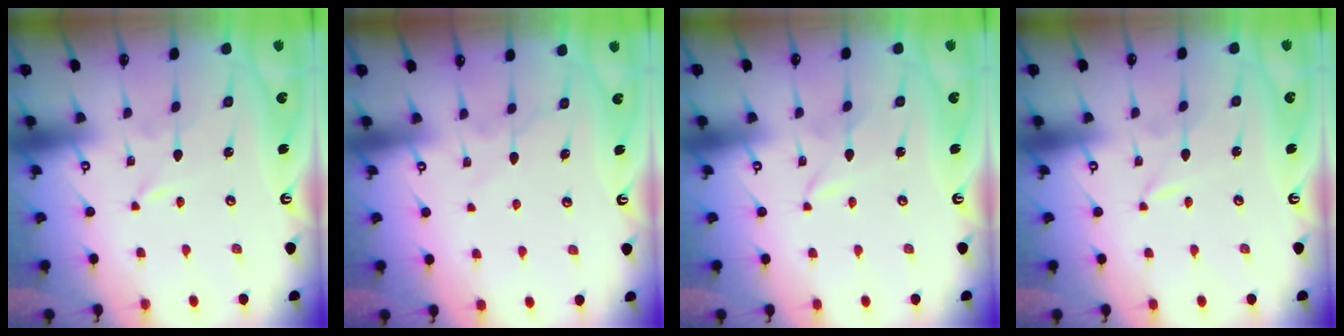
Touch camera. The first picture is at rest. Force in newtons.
{"total": 6.9, "press": 6.9, "slide": 0.7}
{"total": 1.7, "press": 1.7, "slide": 0.2}
{"total": 0.0}